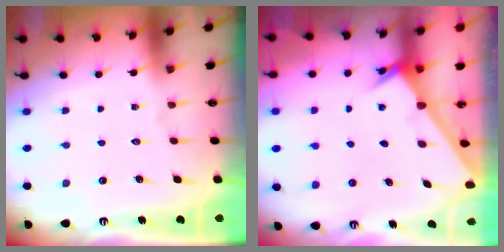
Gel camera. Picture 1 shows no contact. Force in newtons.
{"total": 2.4, "press": 2.4, "slide": 0.2}